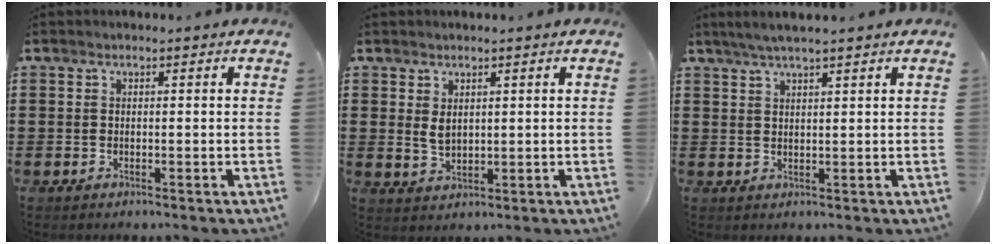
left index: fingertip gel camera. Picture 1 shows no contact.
{"total": 2.6, "force": [1.3, 1.4, 1.7], "torque": [-0.037, 0.004, 0.025]}
{"total": 2.6, "force": [2.1, -0.1, 1.6], "torque": [-0.034, 0.004, 0.038]}